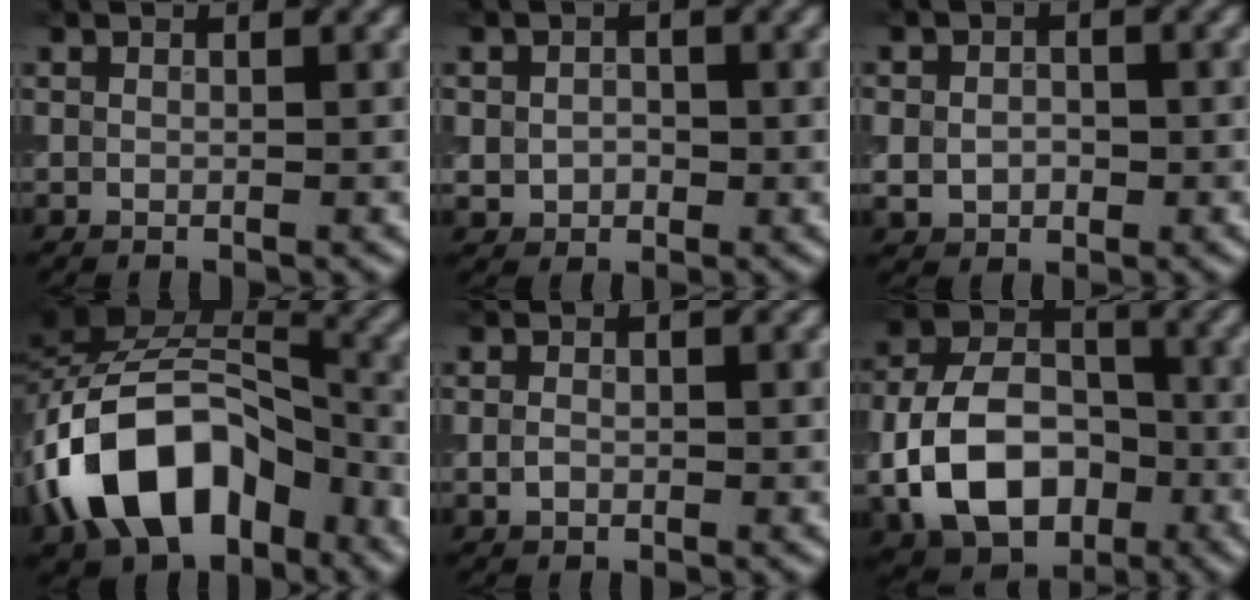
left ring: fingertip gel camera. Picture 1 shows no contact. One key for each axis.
{"total": 2.1, "fx": -0.2, "fy": 1.8, "fz": 1.1, "tx": -0.016, "ty": -0.002, "tz": -0.007}
{"total": 2.9, "fx": -0.4, "fy": 2.3, "fz": 1.6, "tx": -0.024, "ty": -0.004, "tz": -0.008}
{"total": 12.8, "fx": -5.9, "fy": 7.9, "fz": 8.2, "tx": -0.139, "ty": 0.012, "tz": -0.113}
{"total": 1.0, "fx": -0.2, "fy": 0.7, "fz": 0.6, "tx": -0.011, "ty": -0.001, "tz": -0.007}
{"total": 10.2, "fx": -3.1, "fy": 7.1, "fz": 6.7, "tx": -0.131, "ty": 0.002, "tz": -0.060}